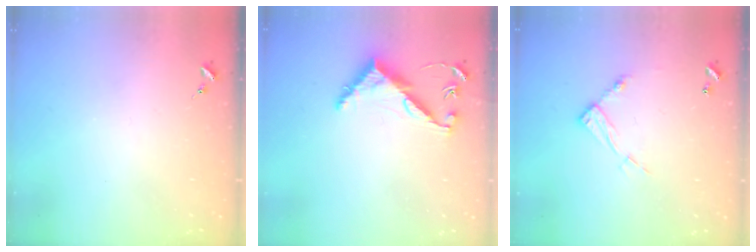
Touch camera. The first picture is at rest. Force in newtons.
{"total": 7.5, "press": 7.5, "slide": 0.5}
{"total": 10.4, "press": 10.3, "slide": 0.7}